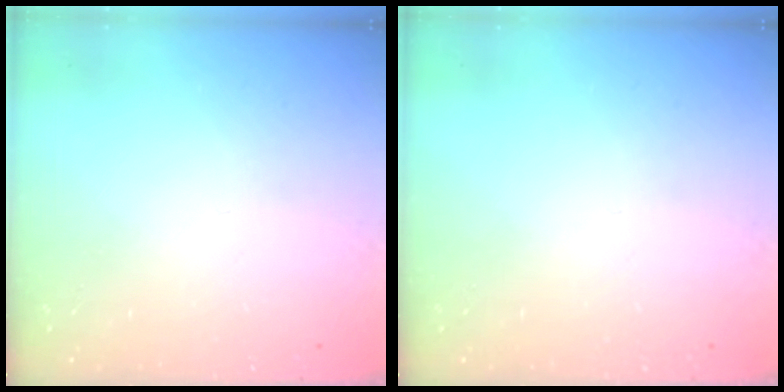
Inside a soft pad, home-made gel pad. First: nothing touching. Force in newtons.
{"total": 0.0}